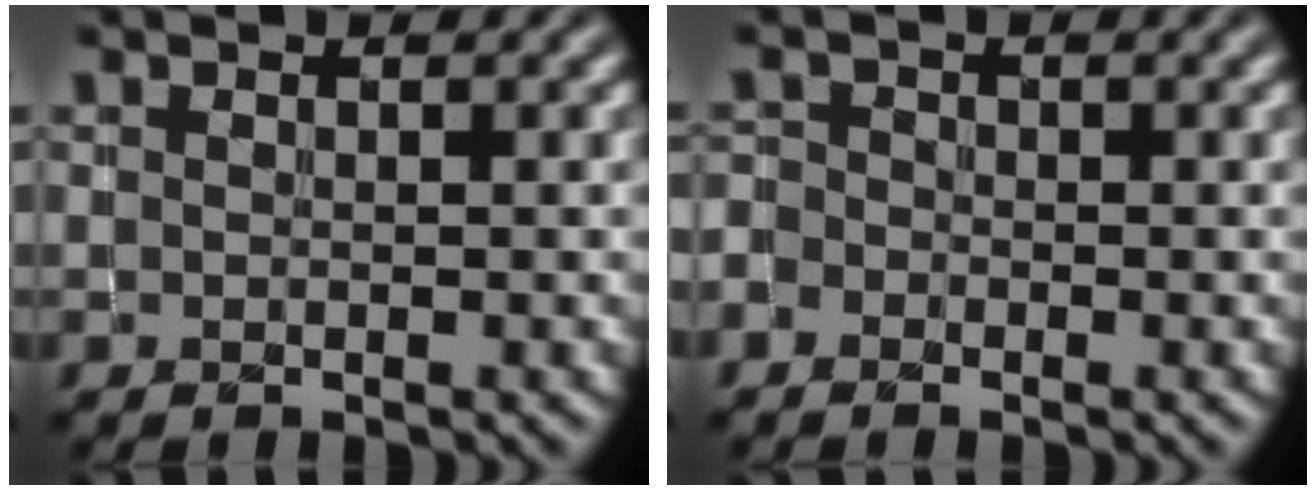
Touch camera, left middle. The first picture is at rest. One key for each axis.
{"total": 1.2, "fx": -1.0, "fy": 0.6, "fz": -0.2, "tx": 0.008, "ty": 0.002, "tz": -0.025}